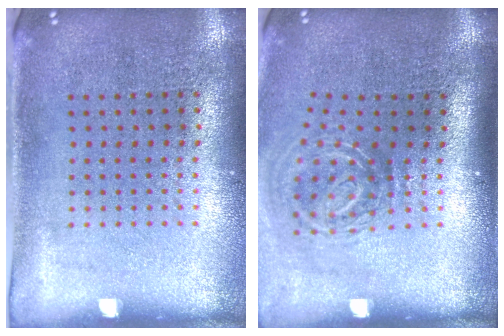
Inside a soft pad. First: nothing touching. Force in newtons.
{"total": 2.0, "press": 1.2, "slide": 1.6}